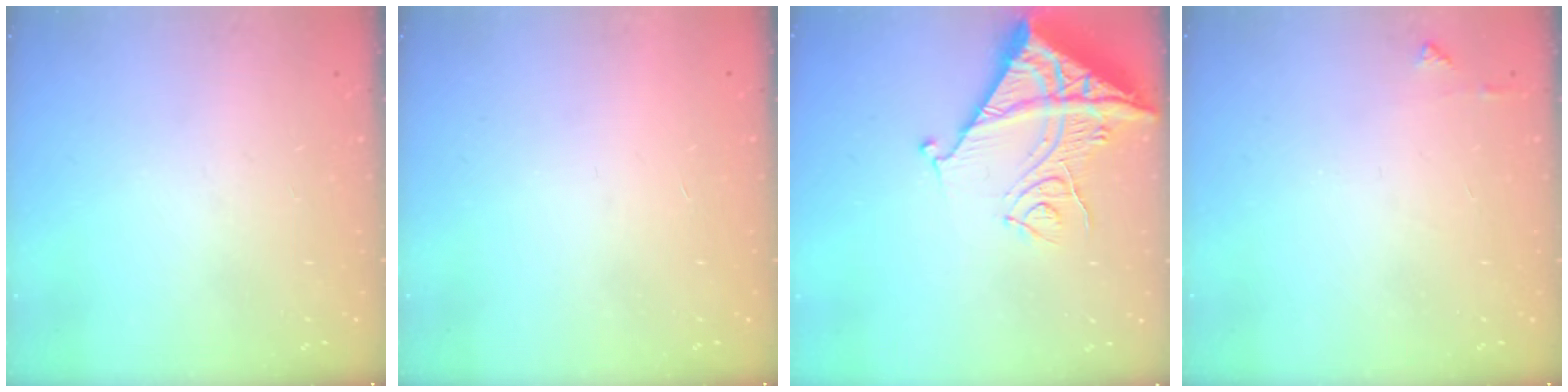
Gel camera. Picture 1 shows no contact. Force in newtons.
{"total": 1.7, "press": 1.7, "slide": 0.1}
{"total": 16.7, "press": 16.6, "slide": 1.8}
{"total": 3.5, "press": 3.4, "slide": 0.5}